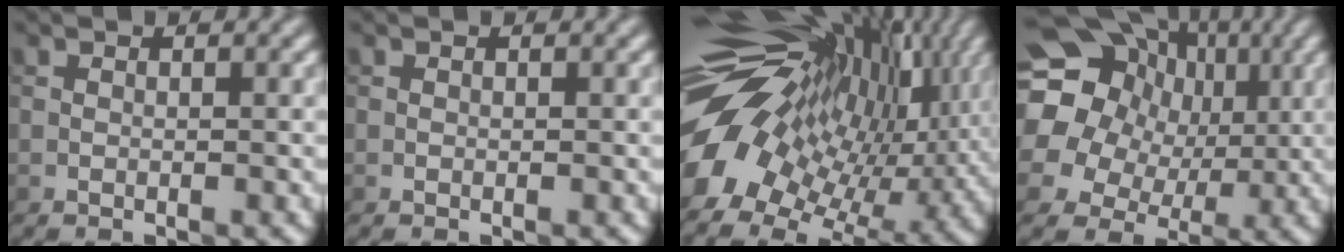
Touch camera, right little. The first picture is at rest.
{"total": 0.0}
{"total": 17.2, "force": [3.5, 9.5, 14.0], "torque": [-0.225, 0.004, 0.075]}
{"total": 17.9, "force": [4.5, 15.4, 8.1], "torque": [-0.187, 0.032, 0.046]}